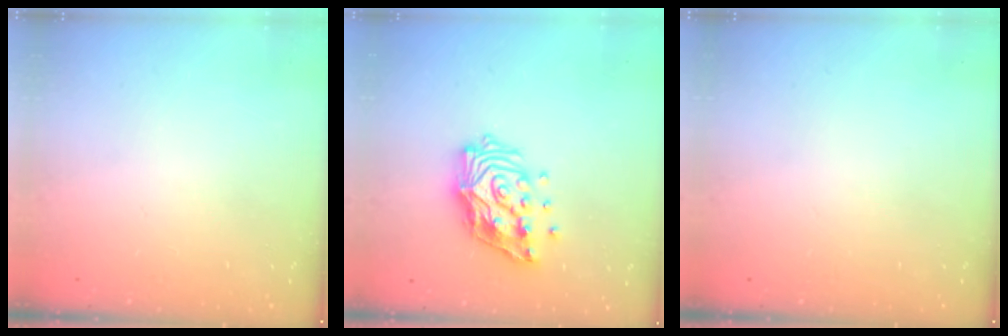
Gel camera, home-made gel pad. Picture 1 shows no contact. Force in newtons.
{"total": 15.4, "press": 15.3, "slide": 2.1}
{"total": 0.0}